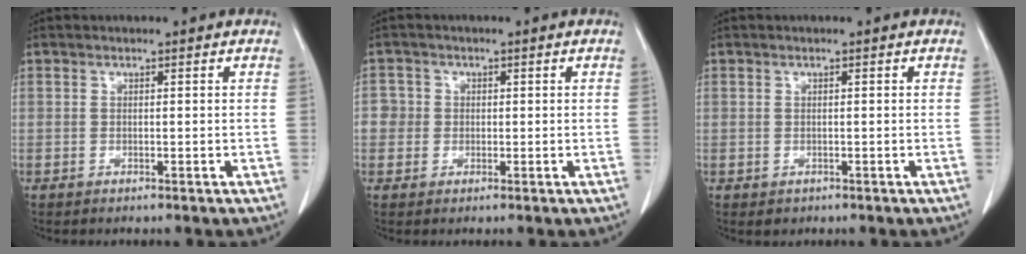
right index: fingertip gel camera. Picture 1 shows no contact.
{"total": 2.8, "force": [-0.1, 2.8, 0.1], "torque": [0.014, 0.012, -0.003]}
{"total": 0.9, "force": [-0.3, 0.8, 0.2], "torque": [-0.005, 0.003, 0.002]}